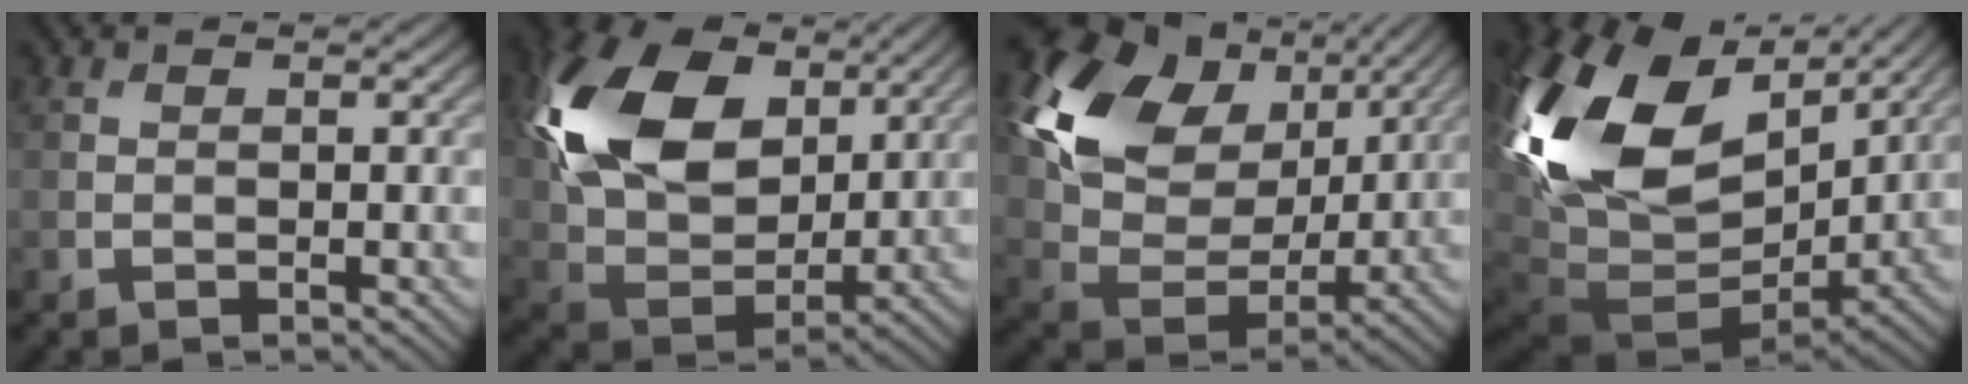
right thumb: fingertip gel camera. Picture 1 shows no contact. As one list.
[{"total": 16.5, "force": [5.8, 10.8, 11.0], "torque": [-0.253, 0.020, 0.106]}, {"total": 16.0, "force": [6.4, 10.9, 9.7], "torque": [-0.225, 0.015, 0.123]}, {"total": 20.4, "force": [4.9, 13.4, 14.6], "torque": [-0.317, -0.004, 0.111]}]